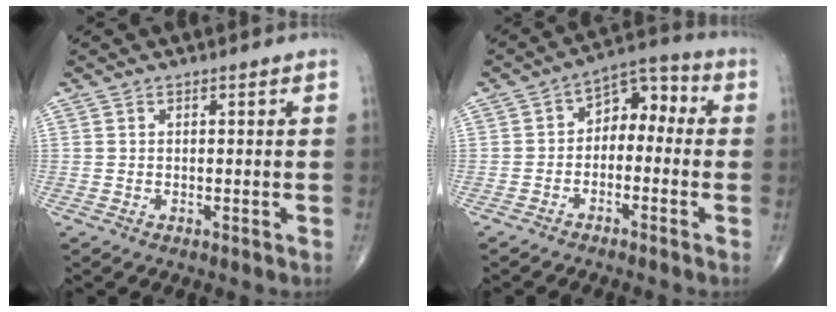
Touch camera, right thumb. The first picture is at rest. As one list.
[{"total": 7.4, "force": [-1.0, 5.1, 5.3], "torque": [-0.045, 0.047, -0.035]}]